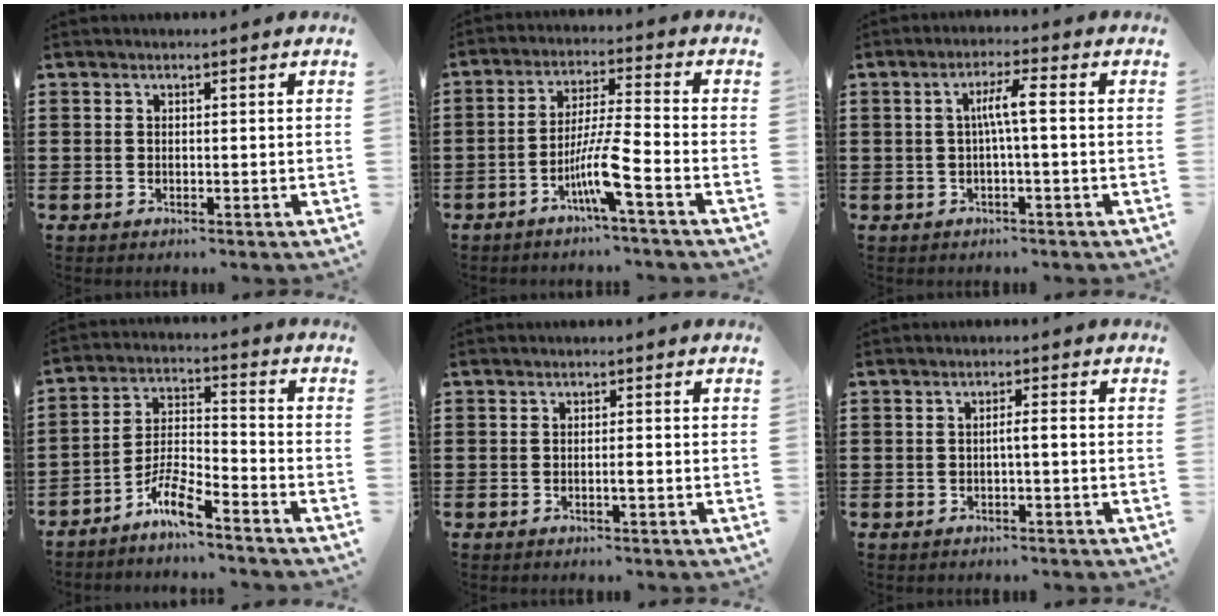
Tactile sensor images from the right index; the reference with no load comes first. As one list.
[{"total": 7.6, "force": [-3.9, 0.0, 6.5], "torque": [-0.135, -0.012, -0.077]}, {"total": 4.2, "force": [-0.1, 0.2, 4.2], "torque": [-0.080, 0.004, -0.008]}, {"total": 6.8, "force": [-5.4, 1.0, 3.9], "torque": [-0.094, -0.001, -0.107]}, {"total": 1.0, "force": [-0.4, 0.1, 0.9], "torque": [-0.017, -0.002, -0.006]}, {"total": 1.5, "force": [-0.5, -0.1, 1.4], "torque": [-0.025, -0.002, -0.009]}]